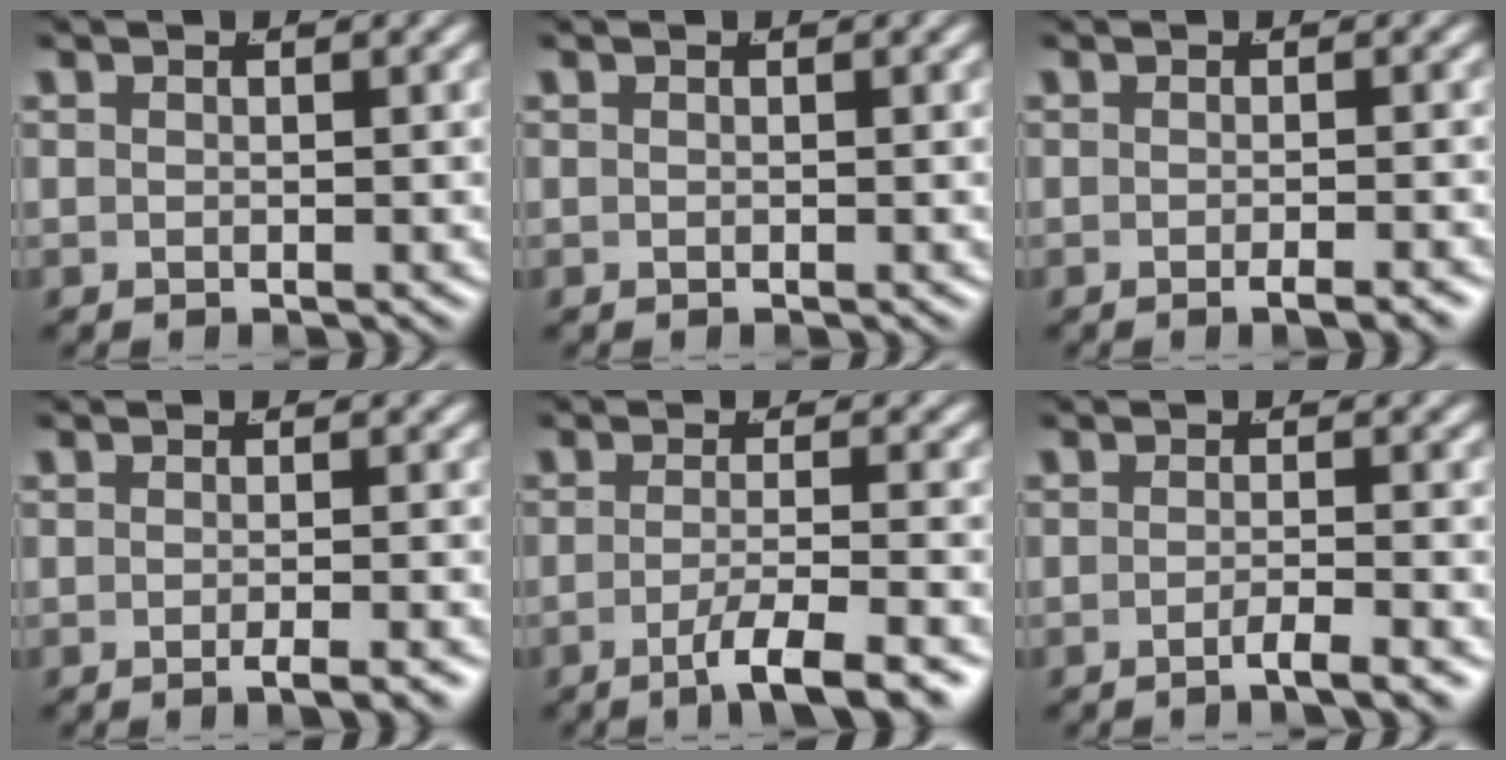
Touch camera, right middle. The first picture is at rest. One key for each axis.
{"total": 0.0}
{"total": 1.7, "fx": -1.4, "fy": -0.2, "fz": 1.0, "tx": -0.013, "ty": 0.005, "tz": -0.026}
{"total": 2.1, "fx": -1.6, "fy": -0.2, "fz": 1.3, "tx": -0.015, "ty": 0.004, "tz": -0.029}
{"total": 5.5, "fx": -3.7, "fy": 0.5, "fz": 4.0, "tx": -0.065, "ty": -0.018, "tz": -0.051}
{"total": 2.4, "fx": -1.9, "fy": -0.3, "fz": 1.4, "tx": -0.023, "ty": -0.002, "tz": -0.035}